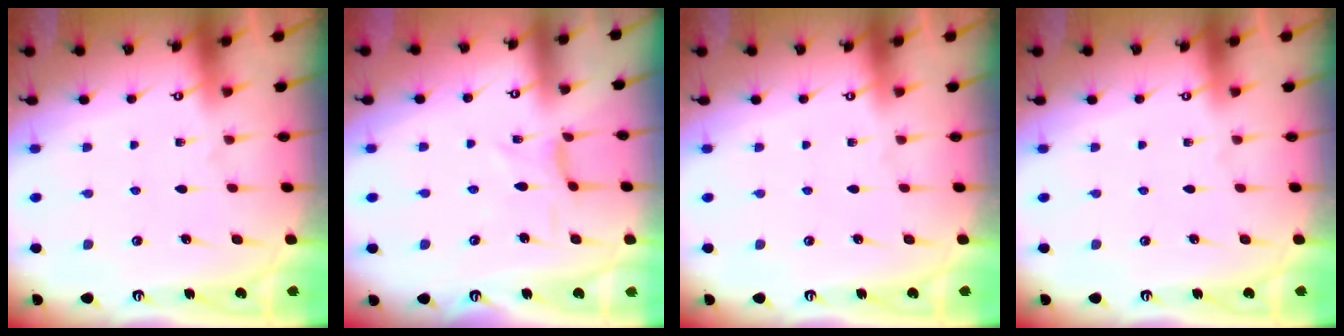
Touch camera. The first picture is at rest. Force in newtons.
{"total": 0.8, "press": 0.7, "slide": 0.3}
{"total": 0.0}
{"total": 0.0}